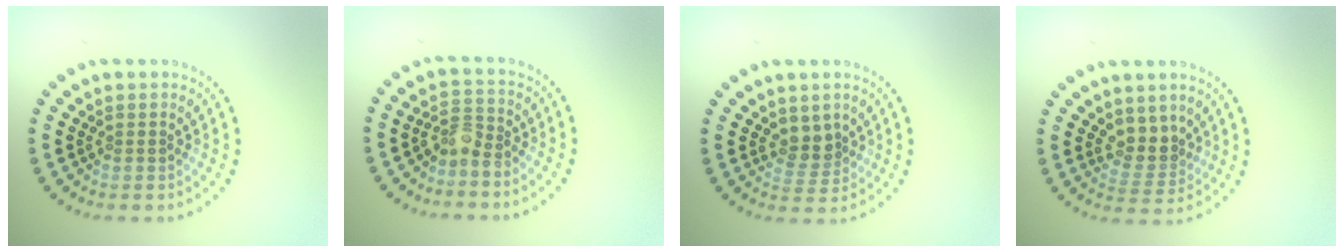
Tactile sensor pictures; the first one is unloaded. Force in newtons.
{"total": 2.1, "press": 1.6, "slide": 1.3}
{"total": 2.1, "press": 1.6, "slide": 1.4}
{"total": 2.8, "press": 2.1, "slide": 1.9}